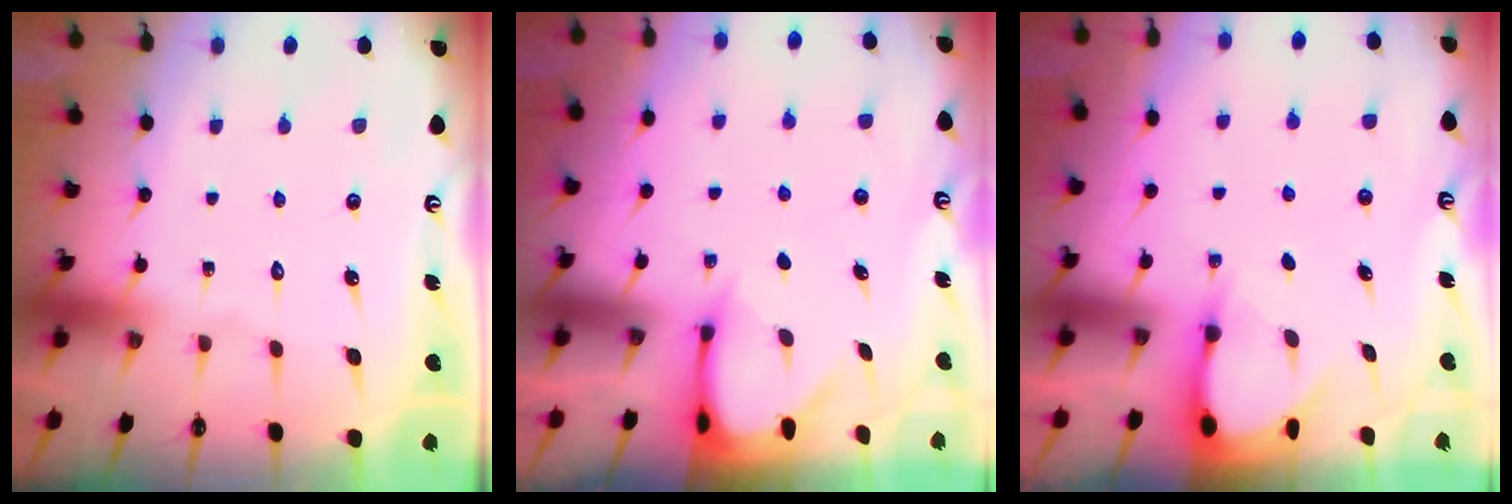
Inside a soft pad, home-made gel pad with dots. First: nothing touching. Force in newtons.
{"total": 3.5, "press": 3.5, "slide": 0.3}
{"total": 3.2, "press": 3.2, "slide": 0.4}